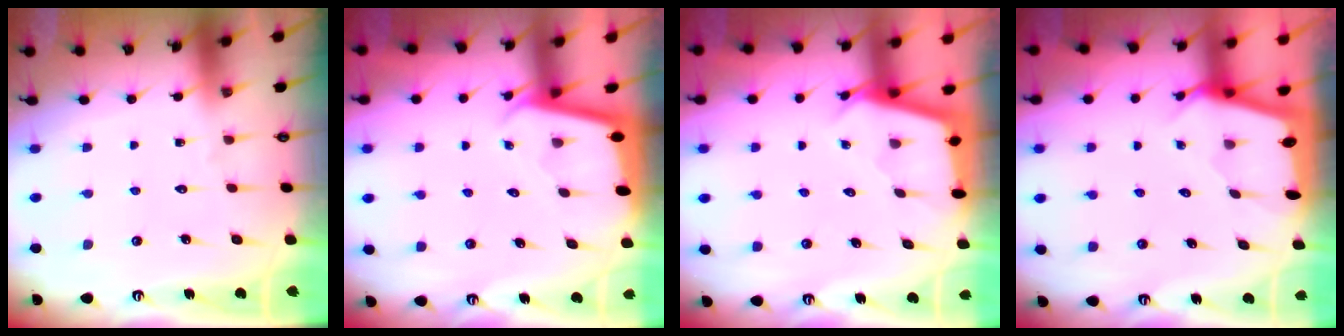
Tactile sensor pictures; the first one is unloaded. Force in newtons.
{"total": 1.9, "press": 1.9, "slide": 0.1}
{"total": 2.5, "press": 2.5, "slide": 0.4}
{"total": 2.1, "press": 2.1, "slide": 0.1}